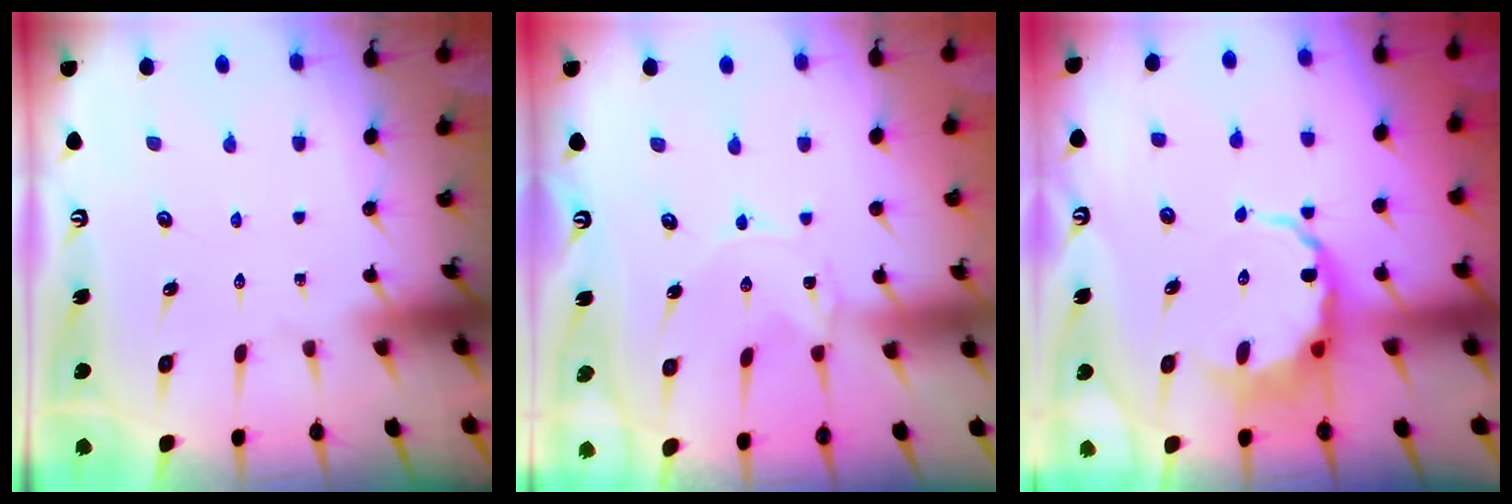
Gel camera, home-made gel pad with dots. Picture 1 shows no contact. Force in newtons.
{"total": 0.0}
{"total": 6.5, "press": 6.2, "slide": 2.1}